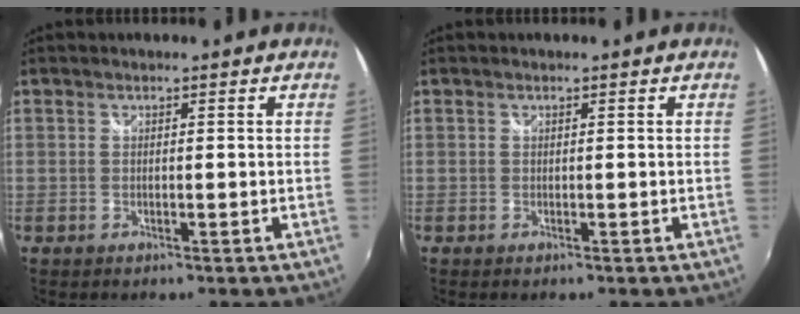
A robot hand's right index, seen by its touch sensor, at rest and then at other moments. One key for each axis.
{"total": 0.0}